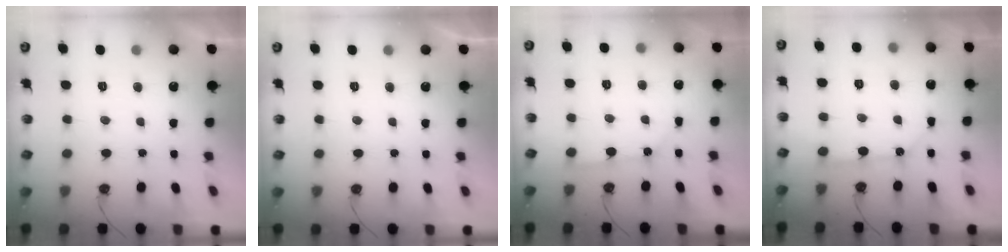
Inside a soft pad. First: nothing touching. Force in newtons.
{"total": 0.0}
{"total": 2.5, "press": 2.5, "slide": 0.3}
{"total": 5.1, "press": 5.1, "slide": 0.2}